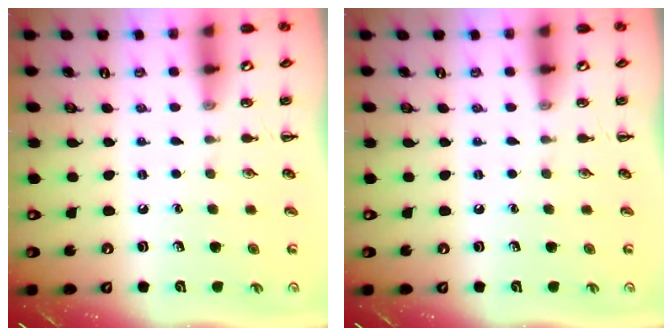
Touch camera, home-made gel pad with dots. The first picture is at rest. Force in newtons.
{"total": 0.0}